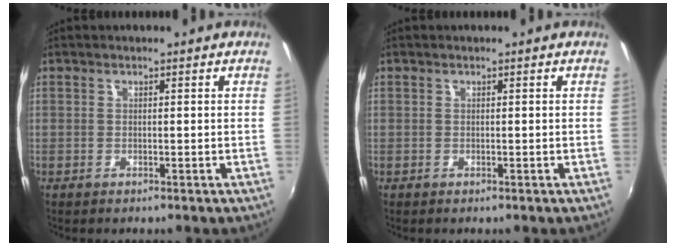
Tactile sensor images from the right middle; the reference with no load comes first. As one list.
[{"total": 0.0}]